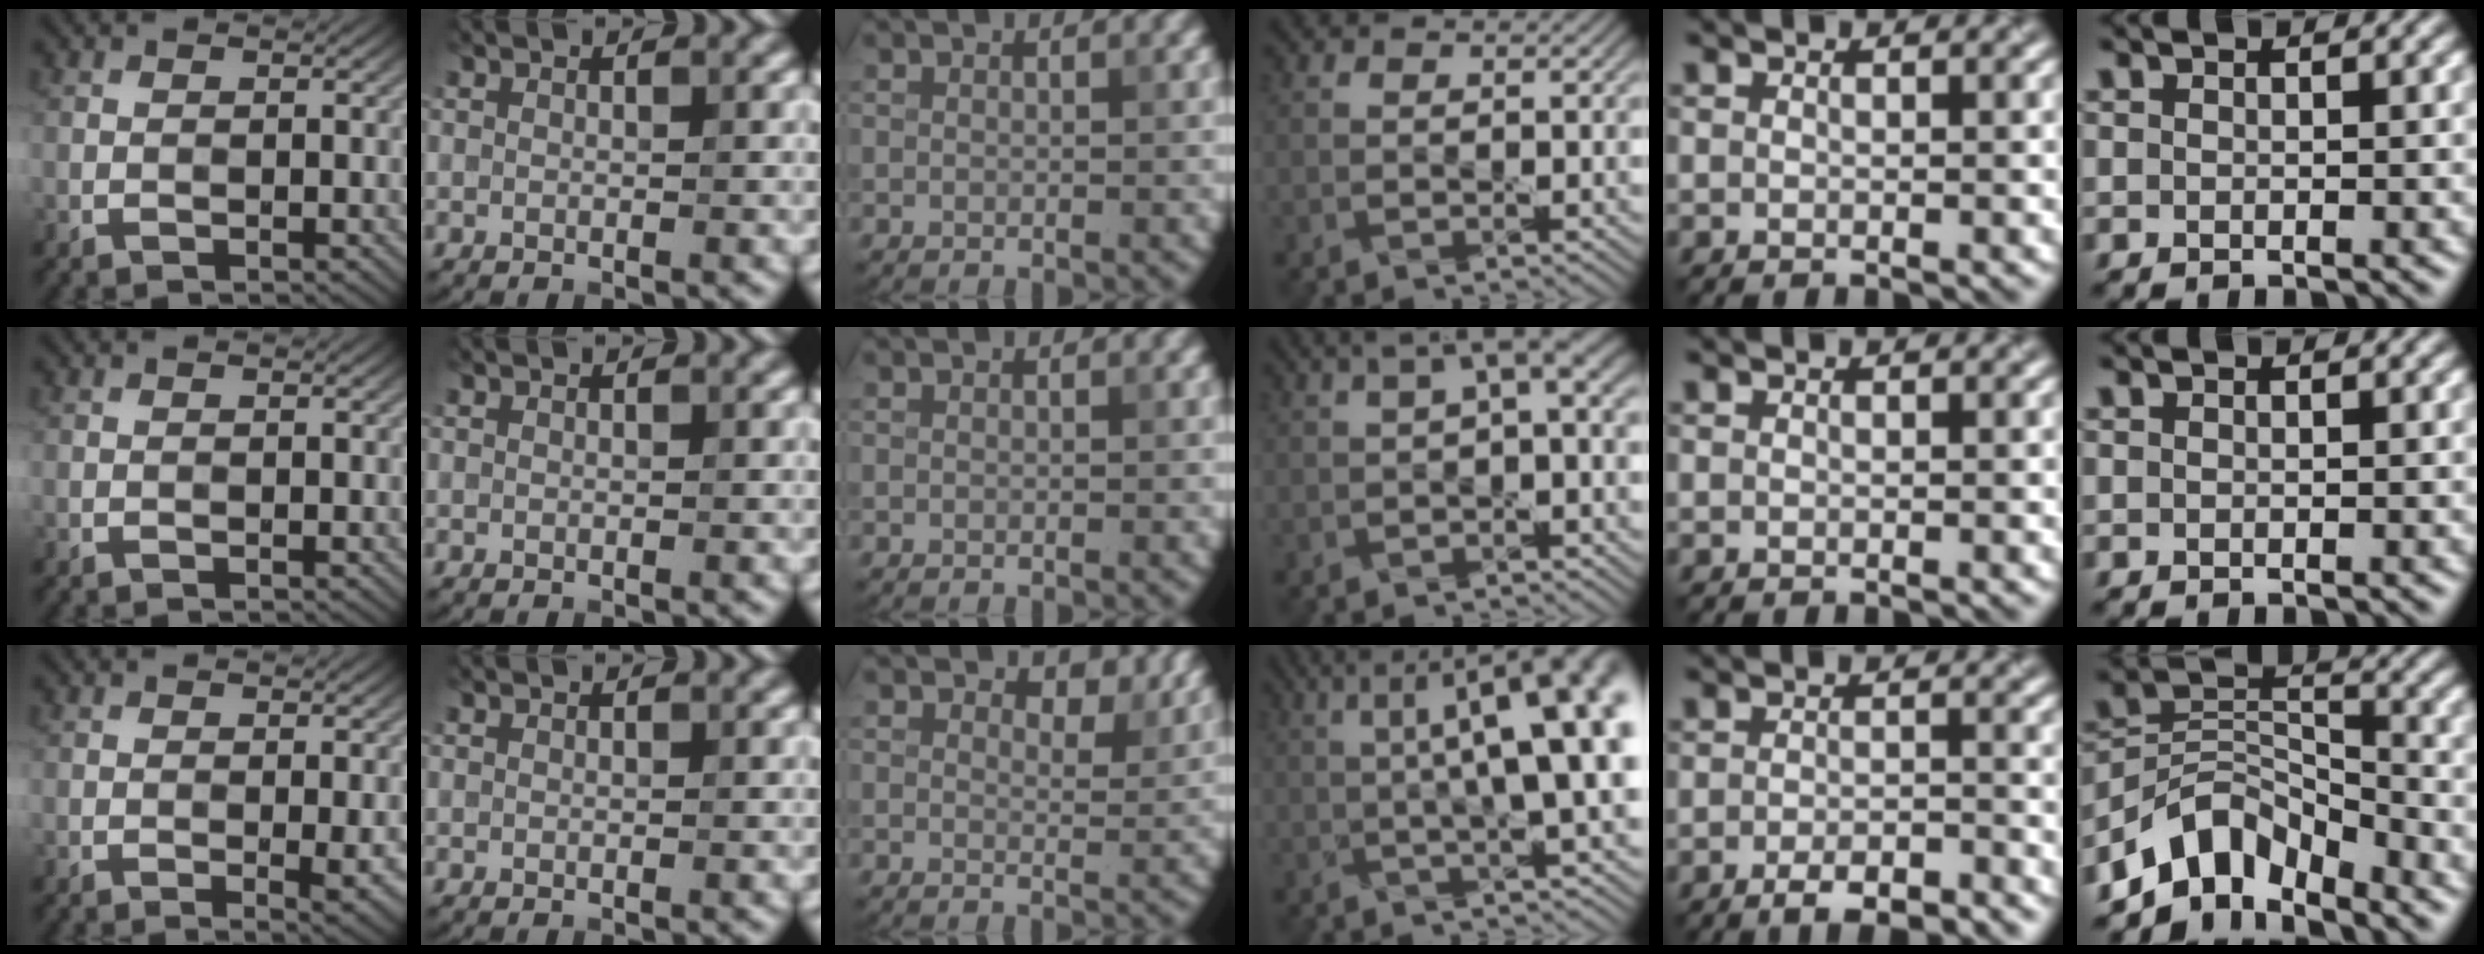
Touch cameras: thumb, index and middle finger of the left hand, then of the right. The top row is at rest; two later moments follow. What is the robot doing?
{"motion": "pour", "object": "sugar"}